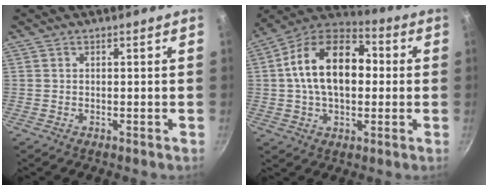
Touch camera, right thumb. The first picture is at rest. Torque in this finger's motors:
{"motor_torque": [0.10, 3.31, 1.79, 0.57, 0.57]}